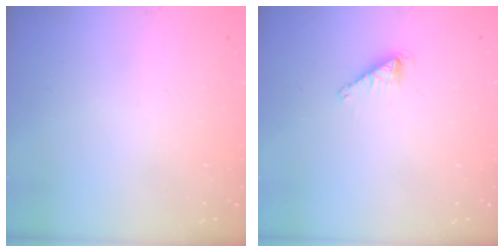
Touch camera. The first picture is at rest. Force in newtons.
{"total": 1.2, "press": 1.2, "slide": 0.1}